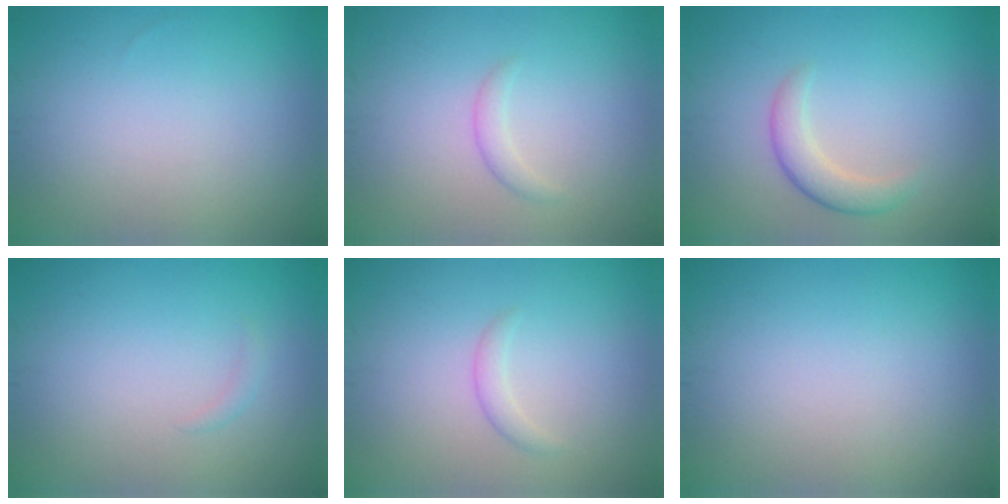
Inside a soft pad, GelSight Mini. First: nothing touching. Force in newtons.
{"total": 1.1, "press": 1.1, "slide": 0.1}
{"total": 2.5, "press": 2.5, "slide": 0.2}
{"total": 0.6, "press": 0.6, "slide": 0.1}
{"total": 1.1, "press": 1.1, "slide": 0.1}
{"total": 0.0}